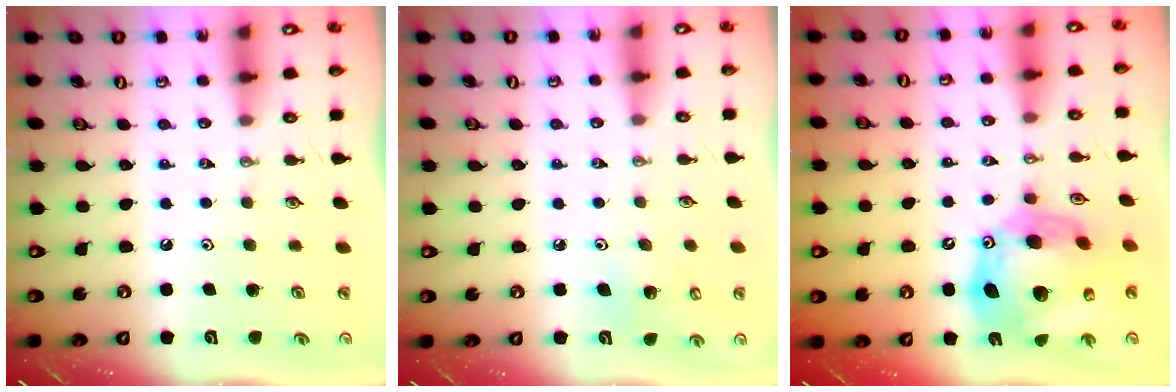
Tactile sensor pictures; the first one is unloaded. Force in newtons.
{"total": 6.3, "press": 6.2, "slide": 0.5}
{"total": 20.7, "press": 20.6, "slide": 2.0}